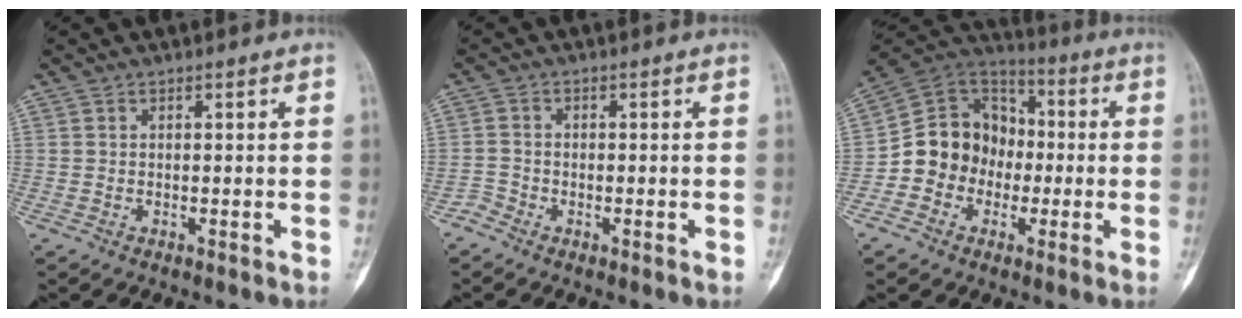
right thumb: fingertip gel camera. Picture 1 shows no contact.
{"total": 1.7, "force": [-1.4, 0.9, 0.0], "torque": [0.007, -0.001, -0.036]}
{"total": 13.9, "force": [-2.8, 12.3, 5.8], "torque": [-0.056, 0.055, -0.059]}